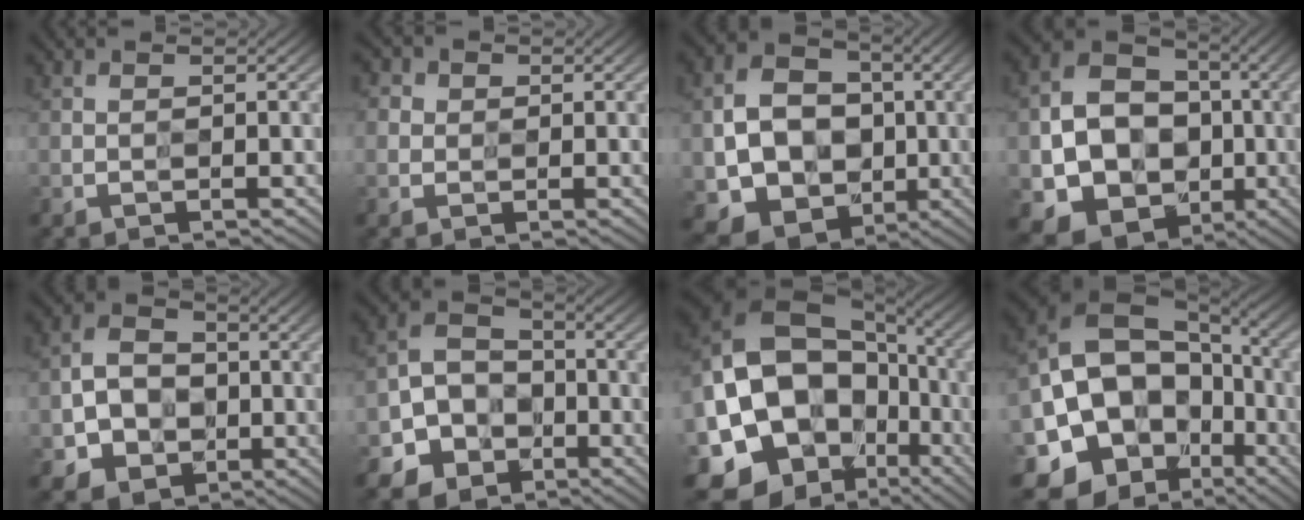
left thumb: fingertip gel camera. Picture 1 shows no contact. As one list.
[{"total": 2.9, "force": [0.9, 2.7, 0.6], "torque": [-0.027, 0.000, 0.014]}, {"total": 10.2, "force": [-0.9, 8.8, 5.2], "torque": [-0.111, -0.004, -0.020]}, {"total": 12.9, "force": [-2.5, 11.0, 6.2], "torque": [-0.124, -0.019, -0.048]}, {"total": 6.5, "force": [-0.8, 5.8, 2.8], "torque": [-0.066, -0.002, -0.022]}, {"total": 6.8, "force": [-2.8, 5.8, 2.1], "torque": [-0.047, -0.001, -0.065]}, {"total": 20.7, "force": [-3.3, 18.4, 8.9], "torque": [-0.191, 0.010, -0.086]}, {"total": 19.3, "force": [-3.7, 17.0, 8.2], "torque": [-0.165, -0.004, -0.077]}]